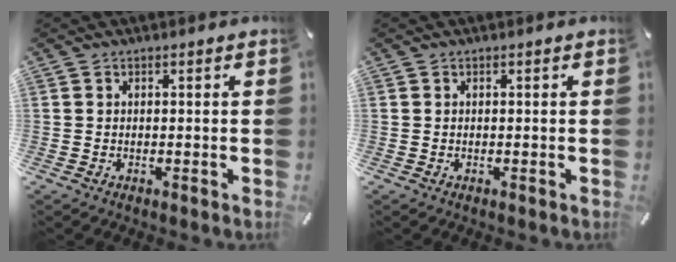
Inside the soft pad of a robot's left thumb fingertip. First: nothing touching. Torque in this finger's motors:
{"motor_torque": [0.00, 0.00, 0.00, 0.00, 0.00]}